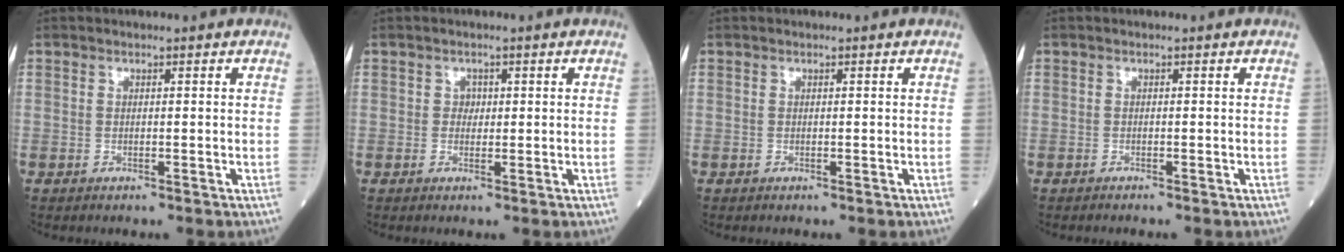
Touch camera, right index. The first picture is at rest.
{"total": 1.1, "force": [0.3, 0.9, 0.5], "torque": [-0.004, 0.003, 0.005]}
{"total": 0.0}
{"total": 0.5, "force": [-0.5, -0.1, 0.2], "torque": [-0.005, 0.000, -0.007]}